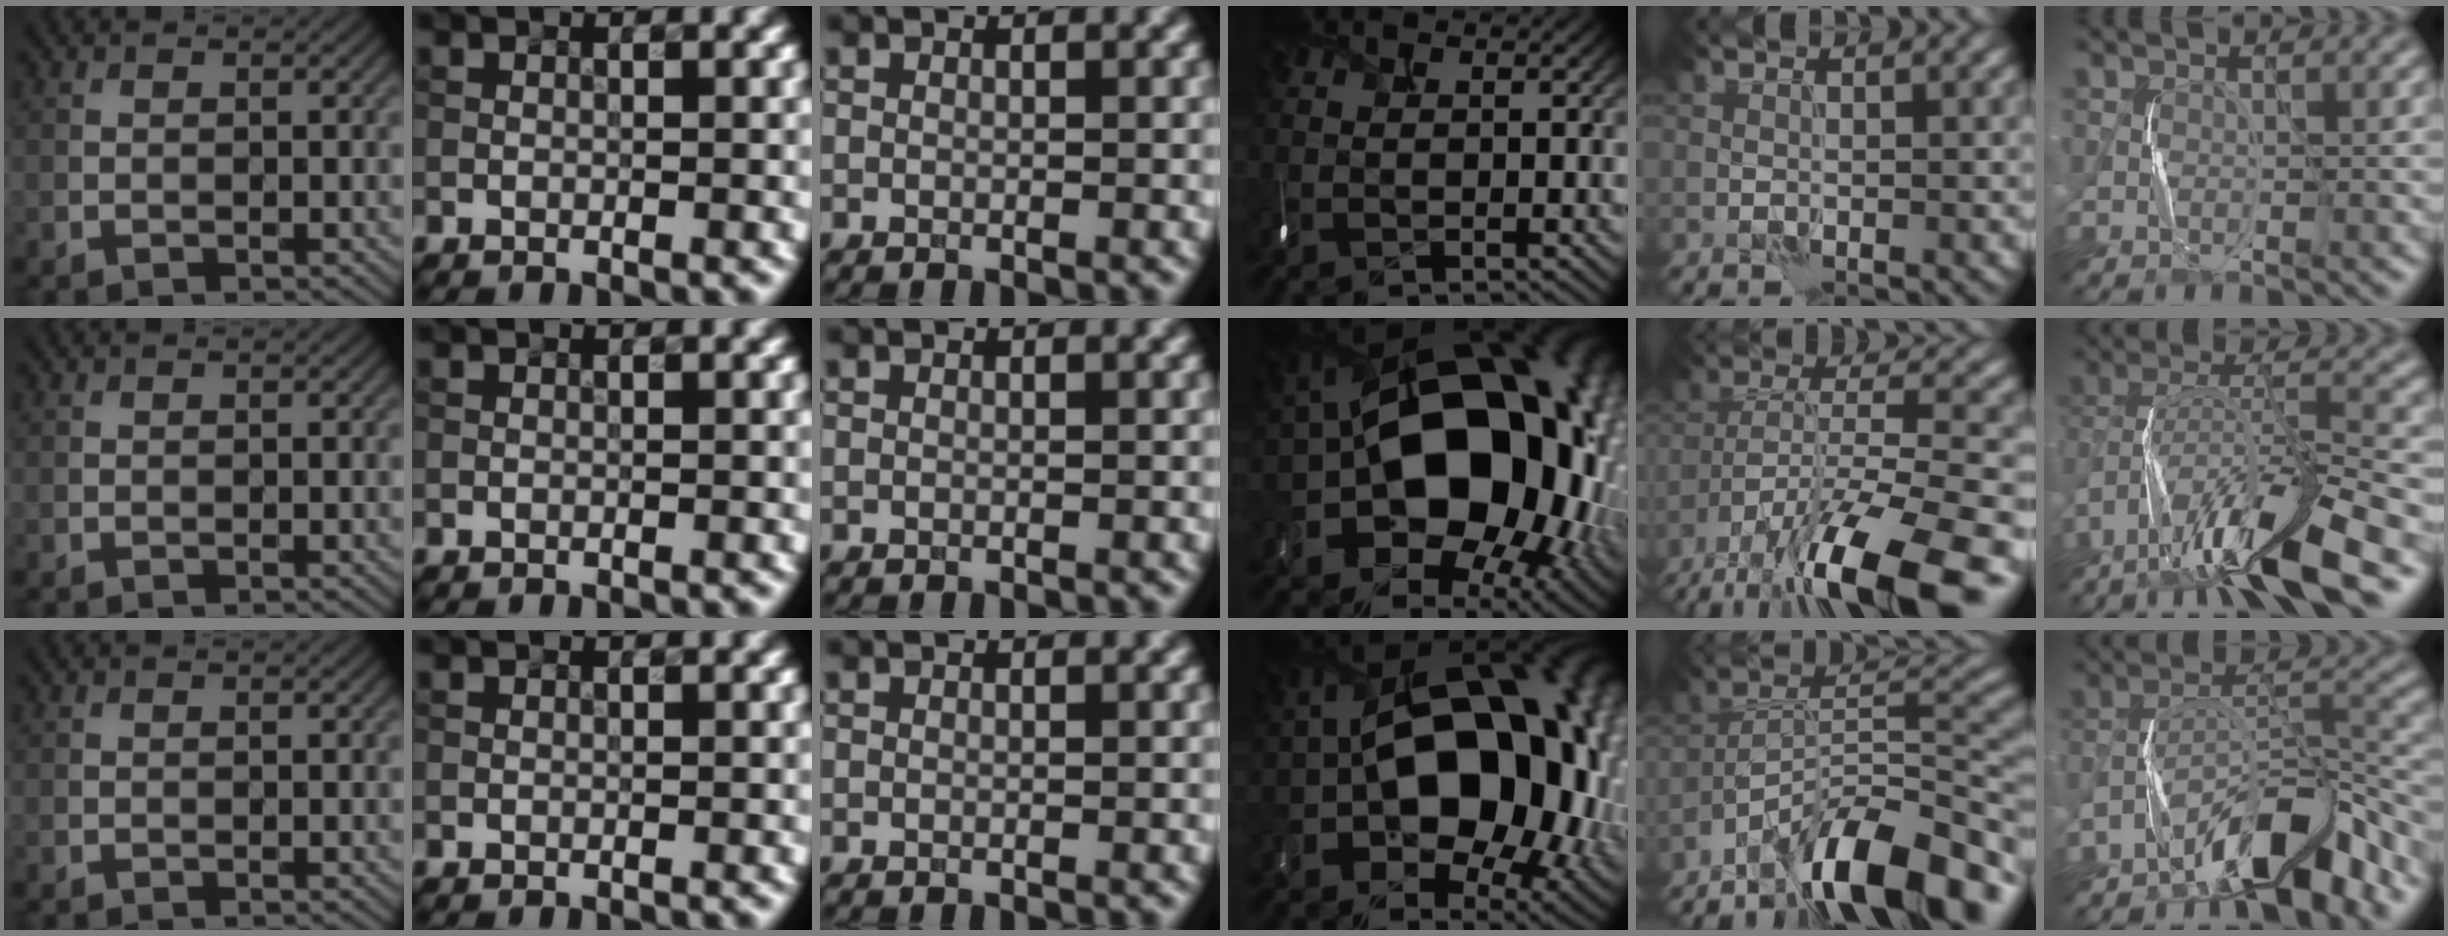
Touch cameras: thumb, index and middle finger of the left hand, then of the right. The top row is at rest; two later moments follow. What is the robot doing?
{"motion": "shake", "object": "tambourine"}